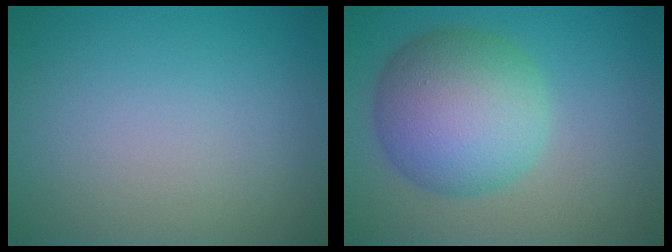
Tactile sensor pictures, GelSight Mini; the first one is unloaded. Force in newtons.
{"total": 8.7, "press": 8.6, "slide": 0.2}